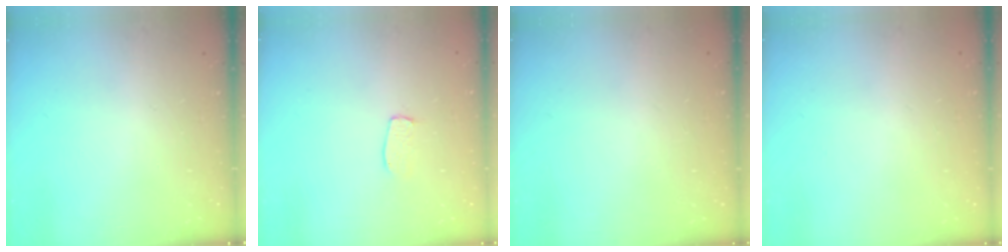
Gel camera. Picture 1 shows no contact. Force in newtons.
{"total": 4.5, "press": 4.5, "slide": 0.2}
{"total": 0.0}
{"total": 0.0}